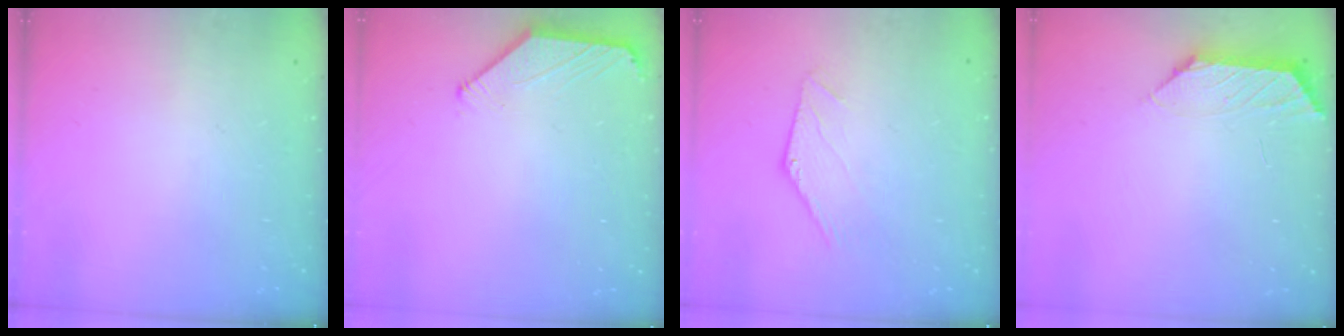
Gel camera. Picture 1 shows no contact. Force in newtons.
{"total": 0.8, "press": 0.8, "slide": 0.2}
{"total": 0.0}
{"total": 1.8, "press": 1.7, "slide": 0.5}